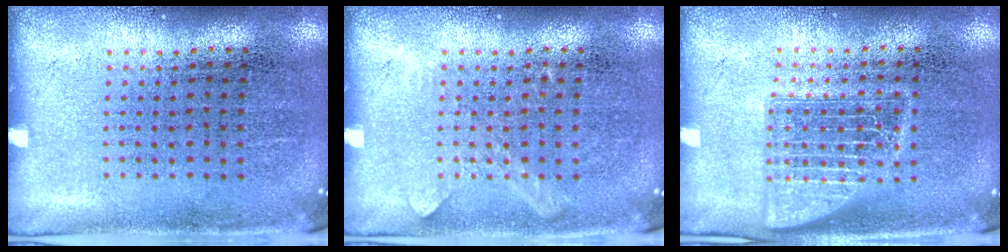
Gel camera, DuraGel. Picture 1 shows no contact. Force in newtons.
{"total": 0.8, "press": 0.8, "slide": 0.2}
{"total": 2.5, "press": 2.5, "slide": 0.4}